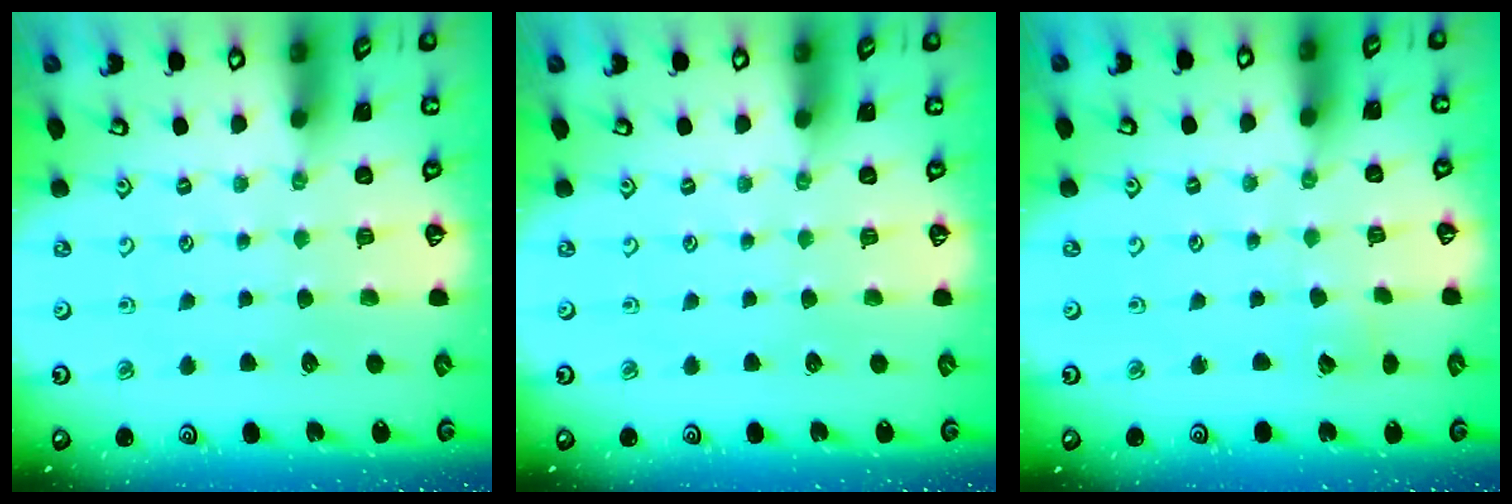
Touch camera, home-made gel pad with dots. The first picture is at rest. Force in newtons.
{"total": 0.0}
{"total": 2.7, "press": 2.7, "slide": 0.3}